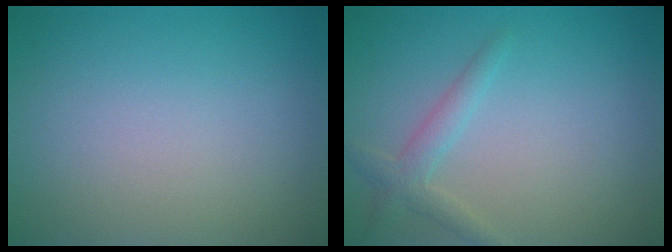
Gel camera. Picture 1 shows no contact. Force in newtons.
{"total": 2.0, "press": 2.0, "slide": 0.1}